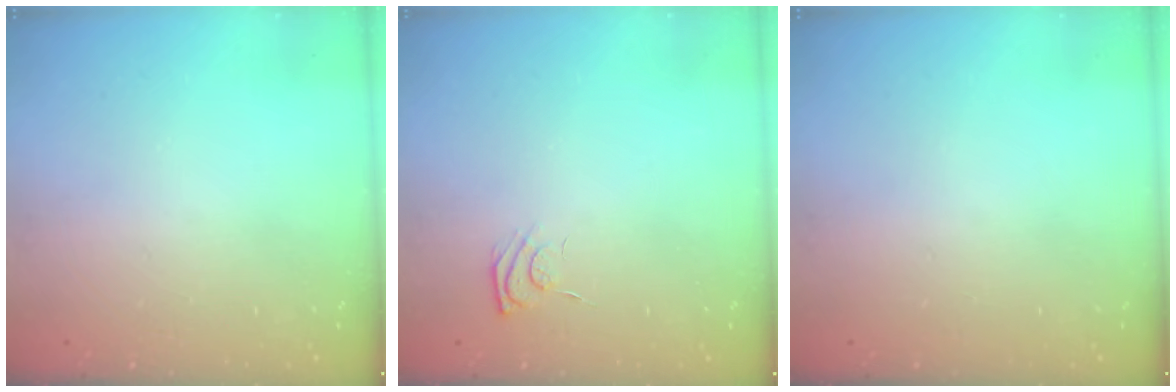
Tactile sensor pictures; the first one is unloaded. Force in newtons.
{"total": 4.9, "press": 4.7, "slide": 1.1}
{"total": 0.0}